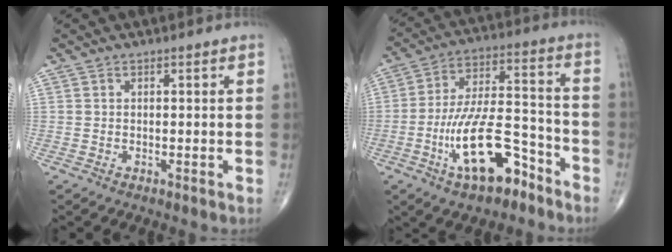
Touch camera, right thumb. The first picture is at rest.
{"total": 16.3, "force": [-8.1, 6.7, 12.4], "torque": [-0.209, 0.062, -0.137]}